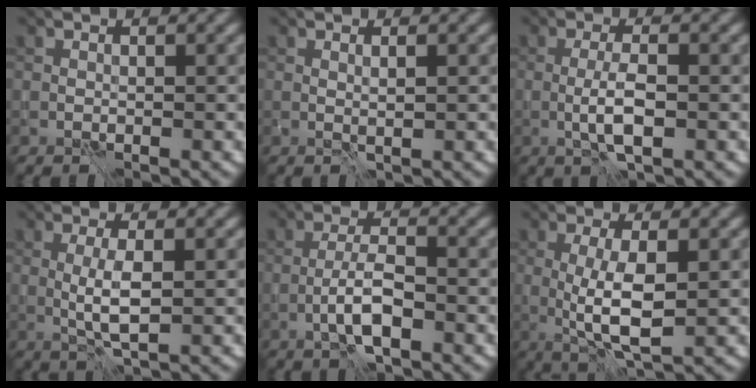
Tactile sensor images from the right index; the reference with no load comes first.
{"total": 0.5, "force": [0.3, -0.3, 0.4], "torque": [-0.007, -0.002, 0.004]}
{"total": 2.9, "force": [-0.9, 0.5, 2.7], "torque": [-0.056, -0.002, -0.019]}
{"total": 2.6, "force": [-0.2, 0.4, 2.5], "torque": [-0.055, 0.000, -0.003]}
{"total": 3.4, "force": [-1.8, 0.7, 2.8], "torque": [-0.052, 0.006, -0.038]}
{"total": 4.6, "force": [-0.3, 1.1, 4.5], "torque": [-0.089, -0.005, -0.004]}